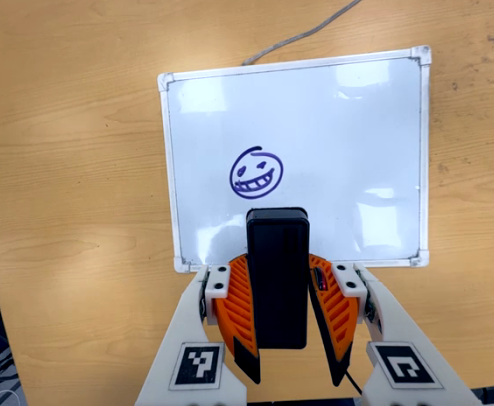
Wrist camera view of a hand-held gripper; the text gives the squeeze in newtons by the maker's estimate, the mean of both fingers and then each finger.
{"total": 9.5, "left": 7.8, "right": 11.1}